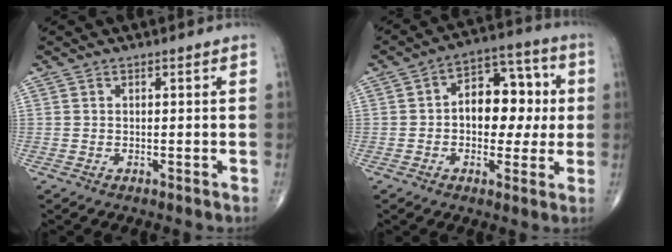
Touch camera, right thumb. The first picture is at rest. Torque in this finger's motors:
{"motor_torque": [-0.08, 0.48, 0.94, 0.19, 0.22]}